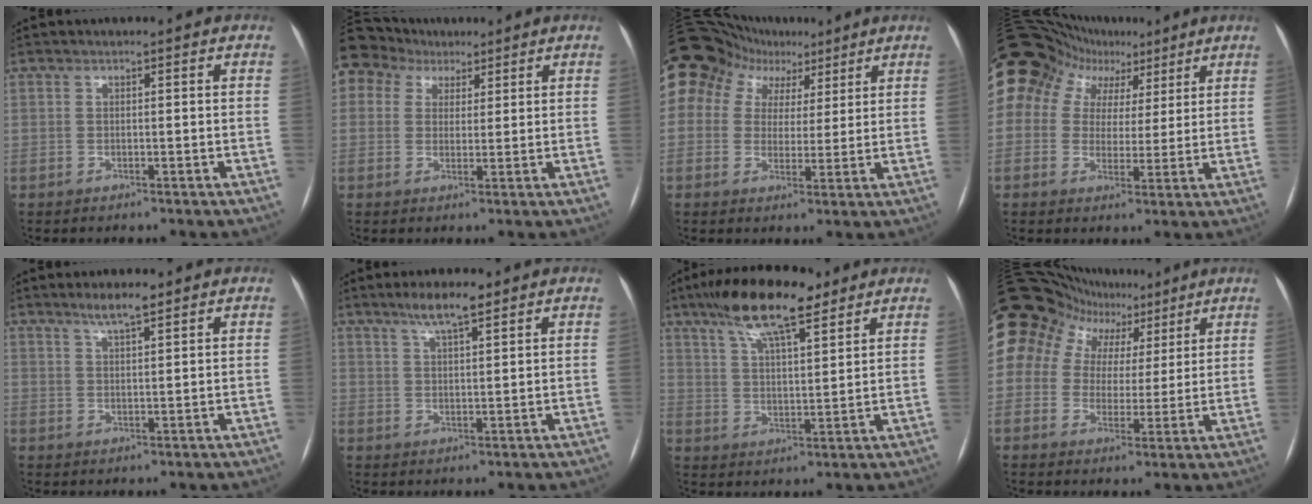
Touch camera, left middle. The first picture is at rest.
{"total": 8.9, "force": [5.3, 6.9, 1.9], "torque": [-0.049, 0.044, 0.100]}
{"total": 14.0, "force": [7.6, 11.0, 4.0], "torque": [-0.088, 0.064, 0.127]}
{"total": 17.8, "force": [9.8, 13.6, 6.2], "torque": [-0.147, 0.079, 0.164]}
{"total": 3.9, "force": [2.9, 0.3, 2.6], "torque": [-0.052, 0.003, 0.053]}
{"total": 5.5, "force": [3.9, 0.7, 3.9], "torque": [-0.074, 0.007, 0.069]}
{"total": 13.4, "force": [9.2, 3.0, 9.2], "torque": [-0.173, 0.023, 0.162]}
{"total": 17.6, "force": [9.4, 13.8, 5.4], "torque": [-0.136, 0.078, 0.151]}